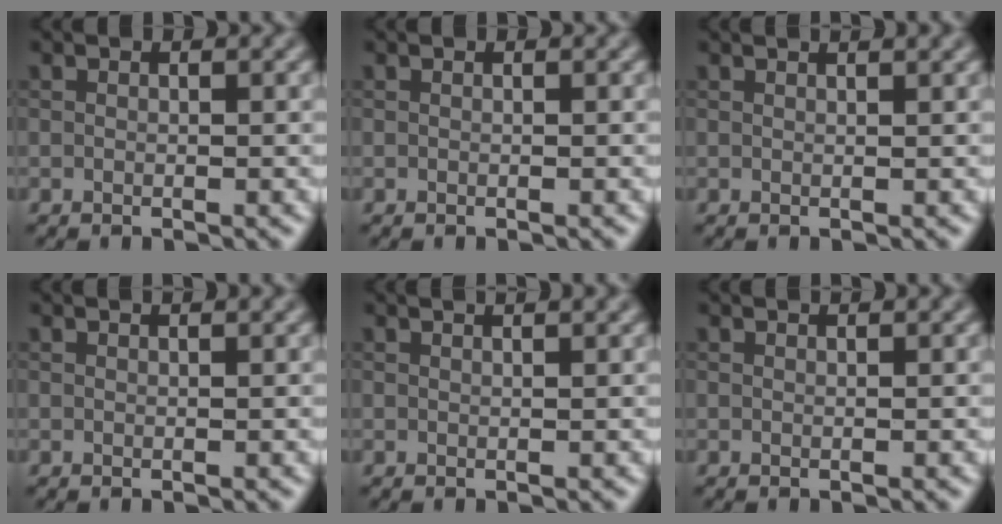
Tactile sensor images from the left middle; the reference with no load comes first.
{"total": 0.0}
{"total": 2.2, "force": [1.6, 0.8, 1.2], "torque": [-0.002, 0.005, 0.000]}
{"total": 1.2, "force": [0.9, 0.3, 0.6], "torque": [-0.006, -0.001, 0.004]}
{"total": 2.6, "force": [1.8, 1.1, 1.6], "torque": [-0.002, 0.009, -0.005]}
{"total": 0.8, "force": [0.7, 0.1, 0.3], "torque": [-0.005, -0.002, 0.005]}